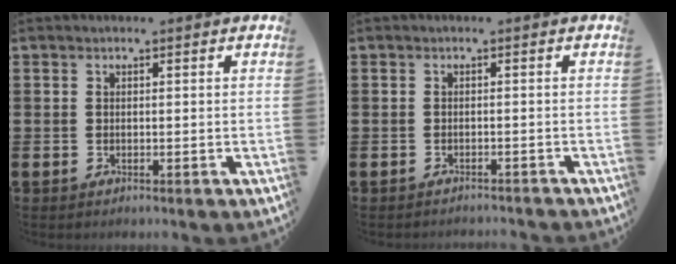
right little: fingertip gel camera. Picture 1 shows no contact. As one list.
[{"total": 0.8, "force": [-0.8, 0.0, 0.0], "torque": [-0.002, 0.000, -0.018]}]